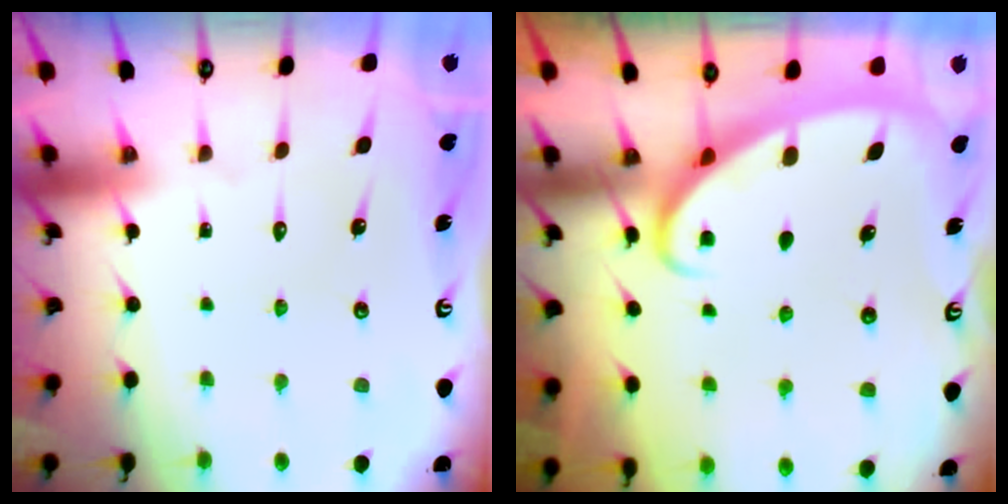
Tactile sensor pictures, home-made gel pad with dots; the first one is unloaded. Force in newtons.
{"total": 2.4, "press": 2.4, "slide": 0.4}